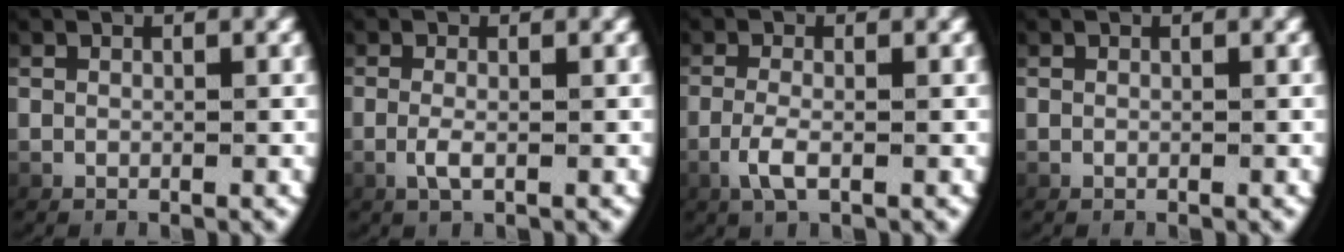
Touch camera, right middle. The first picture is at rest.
{"total": 1.3, "force": [-0.5, -0.3, 1.2], "torque": [-0.039, -0.018, 0.002]}
{"total": 2.0, "force": [-0.8, 0.1, 1.9], "torque": [-0.055, -0.018, -0.004]}
{"total": 0.0}